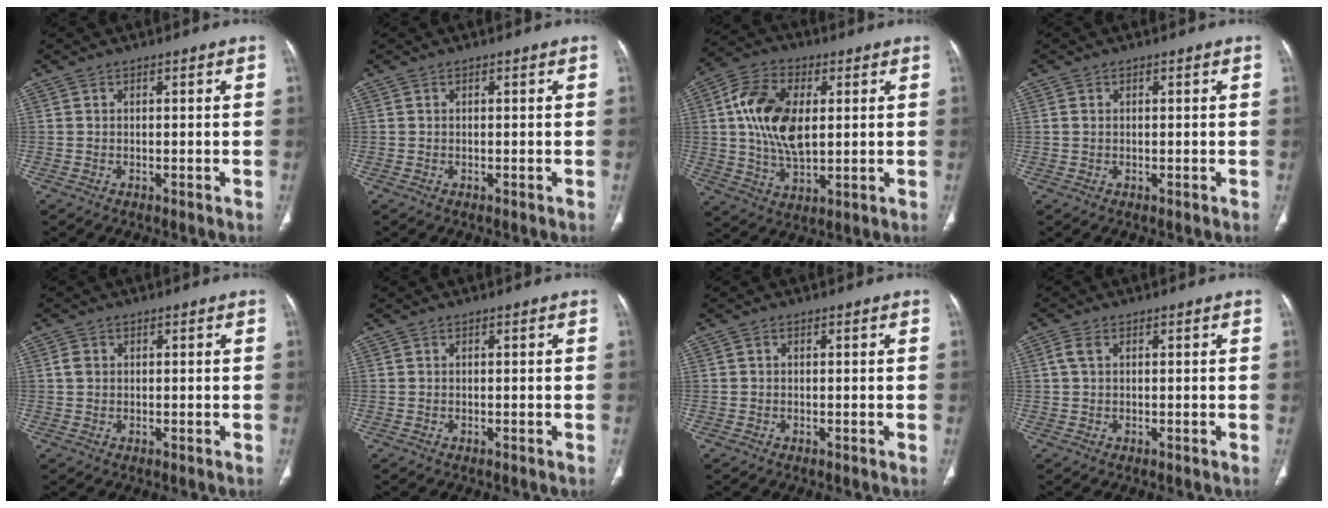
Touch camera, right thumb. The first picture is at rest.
{"total": 0.0}
{"total": 14.4, "force": [2.3, 8.2, 11.6], "torque": [-0.213, 0.000, 0.041]}
{"total": 0.8, "force": [0.2, 0.6, 0.5], "torque": [-0.013, 0.002, 0.007]}
{"total": 1.7, "force": [0.4, 1.4, 0.9], "torque": [-0.017, 0.003, 0.010]}
{"total": 0.0}
{"total": 0.0}
{"total": 2.0, "force": [0.6, 1.2, 1.5], "torque": [-0.043, 0.011, 0.012]}